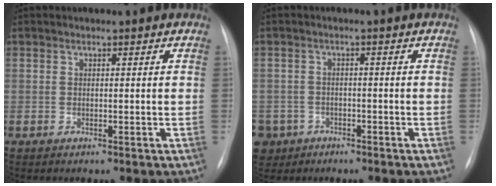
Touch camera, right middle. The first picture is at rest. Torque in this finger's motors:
{"motor_torque": [1.23, -0.91, 1.05, 0.21]}